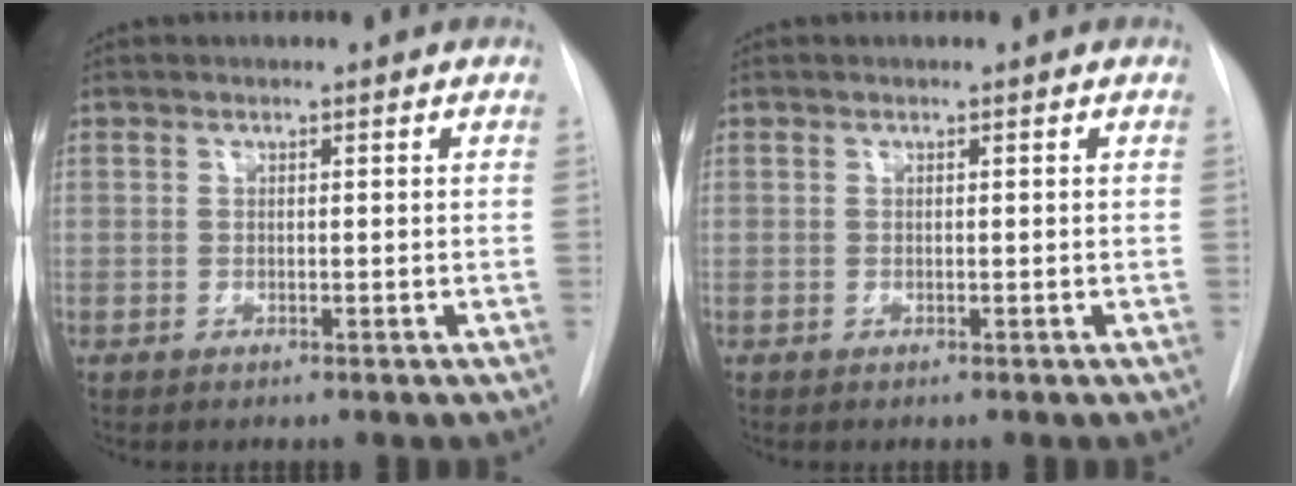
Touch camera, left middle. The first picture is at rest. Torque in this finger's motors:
{"motor_torque": [0.00, 0.00, 0.00, 0.02]}